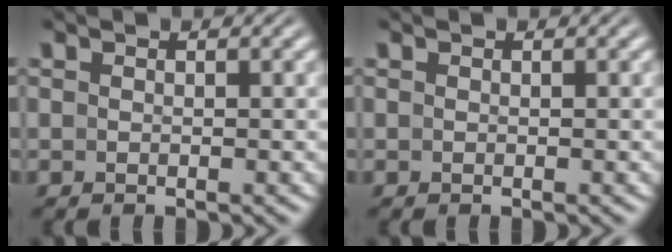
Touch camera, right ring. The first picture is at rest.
{"total": 0.0}